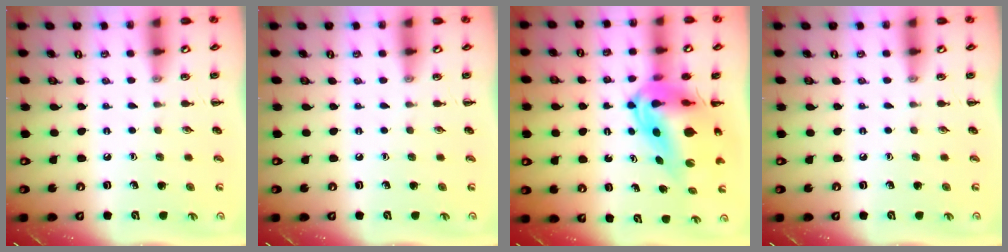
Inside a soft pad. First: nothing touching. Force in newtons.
{"total": 0.0}
{"total": 13.6, "press": 12.9, "slide": 4.4}
{"total": 0.0}